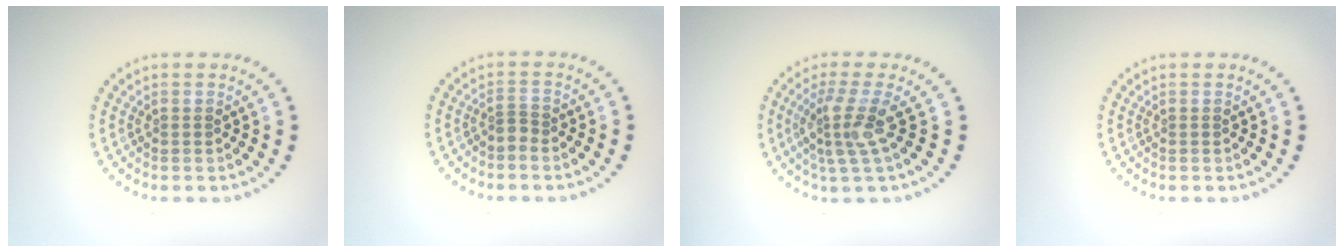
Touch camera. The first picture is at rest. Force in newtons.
{"total": 0.9, "press": 0.5, "slide": 0.8}
{"total": 3.4, "press": 2.6, "slide": 2.2}
{"total": 0.0}